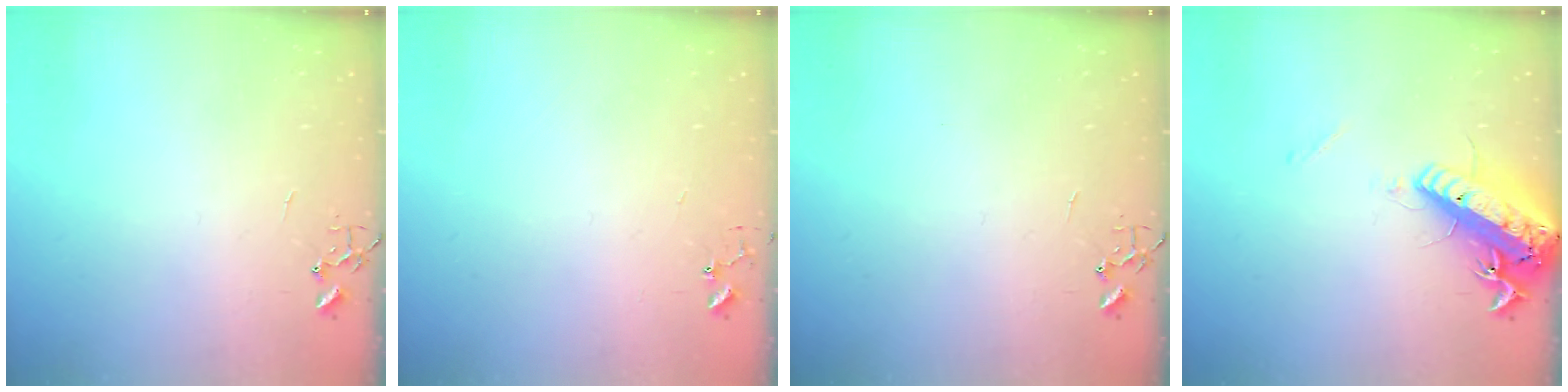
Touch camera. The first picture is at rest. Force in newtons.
{"total": 3.1, "press": 3.1, "slide": 0.3}
{"total": 0.0}
{"total": 18.1, "press": 17.7, "slide": 3.9}